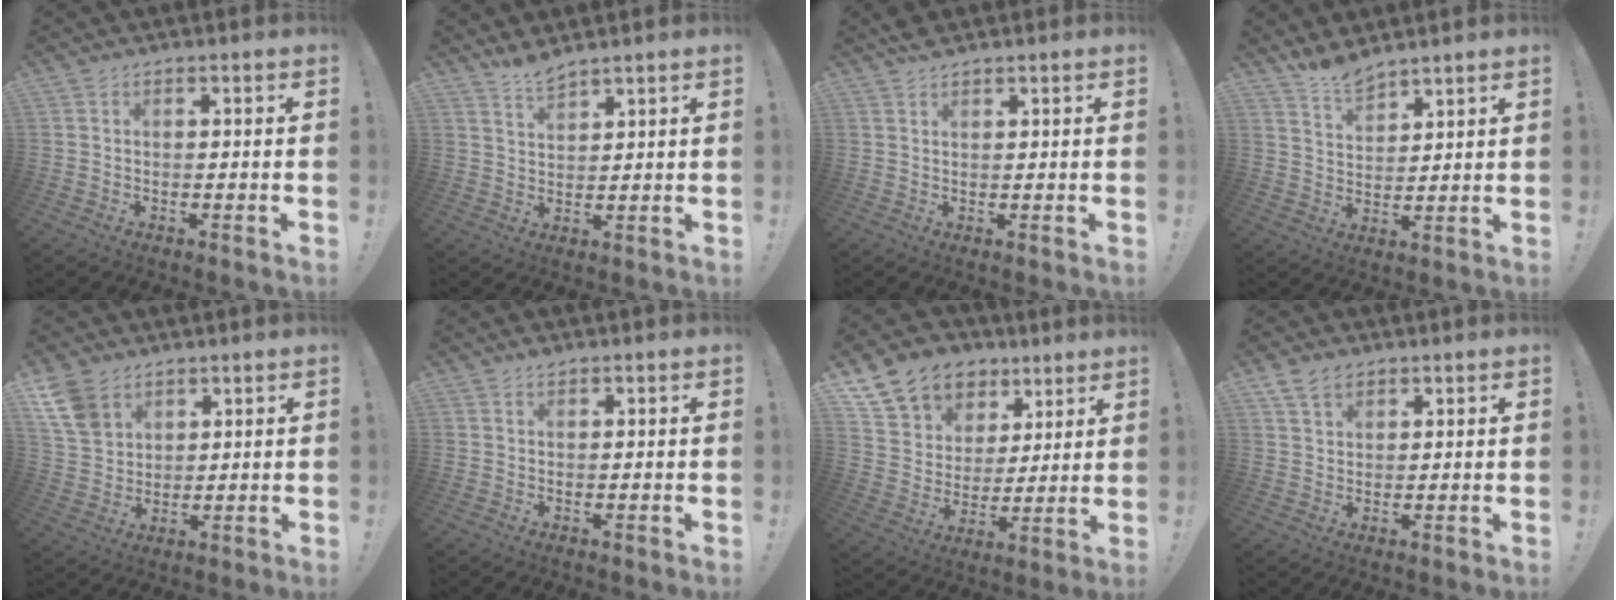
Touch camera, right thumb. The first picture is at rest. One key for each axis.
{"total": 4.3, "fx": 4.0, "fy": 0.7, "fz": 1.4, "tx": -0.022, "ty": -0.025, "tz": 0.071}
{"total": 2.1, "fx": 1.8, "fy": 0.7, "fz": 0.9, "tx": -0.012, "ty": -0.008, "tz": 0.032}
{"total": 7.2, "fx": 6.7, "fy": 2.0, "fz": 1.6, "tx": -0.034, "ty": -0.045, "tz": 0.126}
{"total": 10.3, "fx": 6.3, "fy": 6.9, "fz": 4.4, "tx": -0.088, "ty": -0.029, "tz": 0.127}
{"total": 1.0, "fx": 0.9, "fy": 0.4, "fz": 0.1, "tx": 0.003, "ty": 0.000, "tz": 0.016}
{"total": 13.1, "fx": 8.0, "fy": 9.8, "fz": 3.3, "tx": -0.062, "ty": -0.056, "tz": 0.168}
{"total": 5.5, "fx": 3.5, "fy": 3.6, "fz": 2.3, "tx": -0.034, "ty": -0.011, "tz": 0.065}